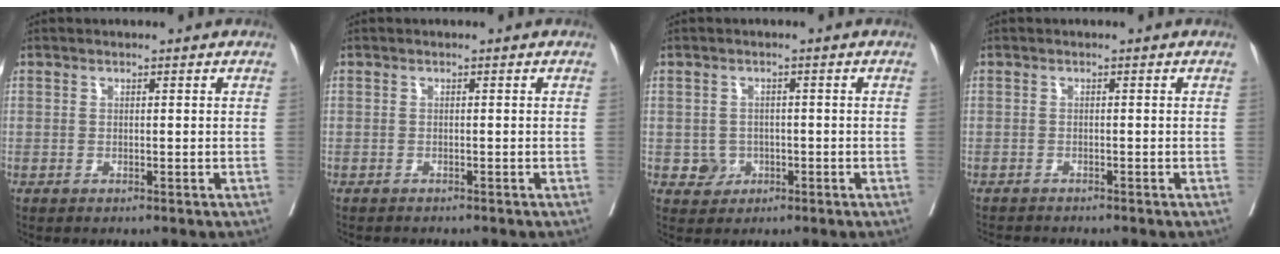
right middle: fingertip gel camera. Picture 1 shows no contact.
{"total": 2.0, "force": [-1.9, 0.4, 0.6], "torque": [-0.015, -0.005, -0.025]}
{"total": 2.6, "force": [-0.8, 2.4, 0.6], "torque": [-0.001, 0.007, -0.008]}
{"total": 3.3, "force": [-3.2, 0.0, 0.9], "torque": [-0.011, -0.011, -0.049]}